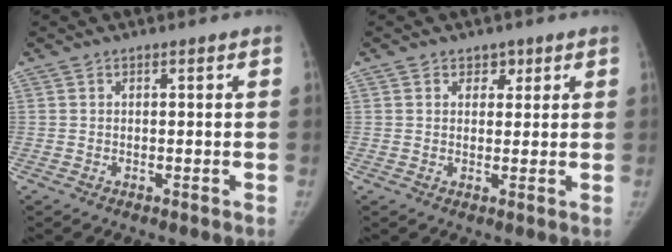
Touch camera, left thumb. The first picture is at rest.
{"total": 2.7, "force": [1.4, 2.2, 0.8], "torque": [0.015, -0.007, 0.016]}